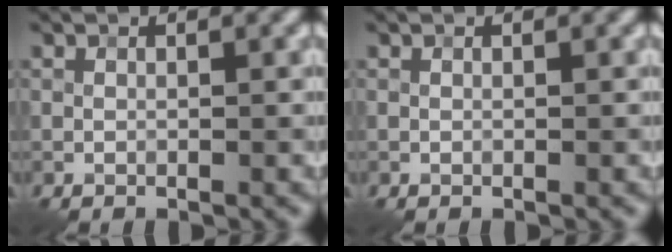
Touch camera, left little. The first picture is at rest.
{"total": 0.0}